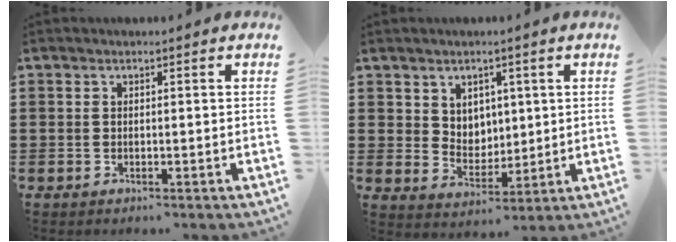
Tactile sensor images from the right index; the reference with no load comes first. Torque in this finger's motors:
{"motor_torque": [0.32, 0.98, 0.10, 0.00]}